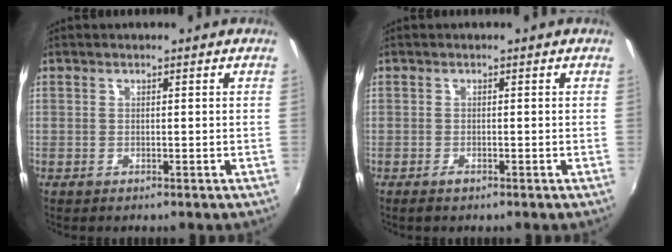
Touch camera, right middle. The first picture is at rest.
{"total": 1.0, "force": [-0.8, 0.3, 0.5], "torque": [-0.009, -0.001, -0.015]}